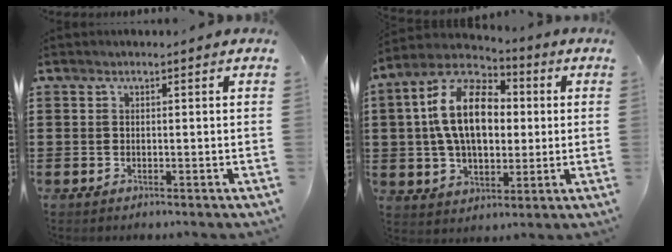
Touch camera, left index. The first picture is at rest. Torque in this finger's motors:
{"motor_torque": [2.14, 0.00, 1.05, 0.21]}